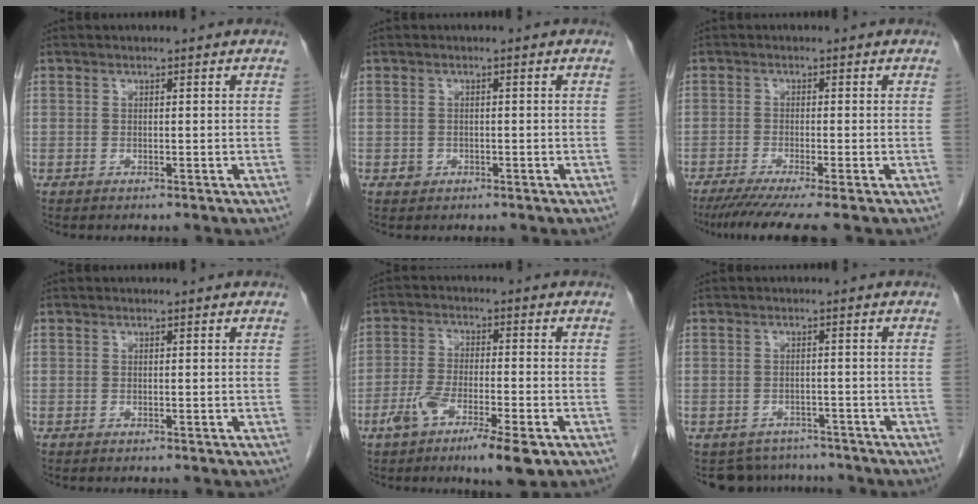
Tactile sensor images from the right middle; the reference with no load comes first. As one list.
[{"total": 1.1, "force": [-0.4, 1.0, 0.2], "torque": [-0.001, 0.004, -0.005]}, {"total": 7.3, "force": [-5.7, -0.7, 4.5], "torque": [-0.062, -0.021, -0.092]}, {"total": 0.0}, {"total": 9.3, "force": [-5.1, 1.6, 7.6], "torque": [-0.141, -0.011, -0.086]}, {"total": 5.7, "force": [-5.0, 2.7, -0.5], "torque": [0.013, 0.012, -0.065]}]